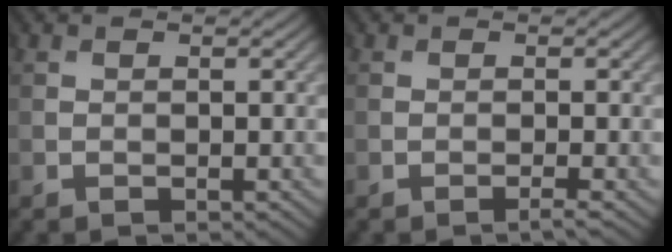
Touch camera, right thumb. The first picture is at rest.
{"total": 1.3, "force": [-1.0, -0.6, 0.5], "torque": [-0.009, 0.002, -0.020]}